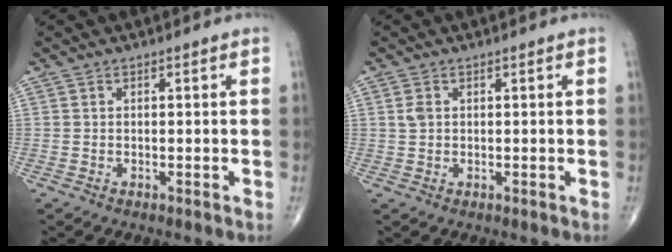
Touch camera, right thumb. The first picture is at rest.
{"total": 1.7, "force": [0.4, 1.1, 1.2], "torque": [-0.026, 0.002, 0.011]}